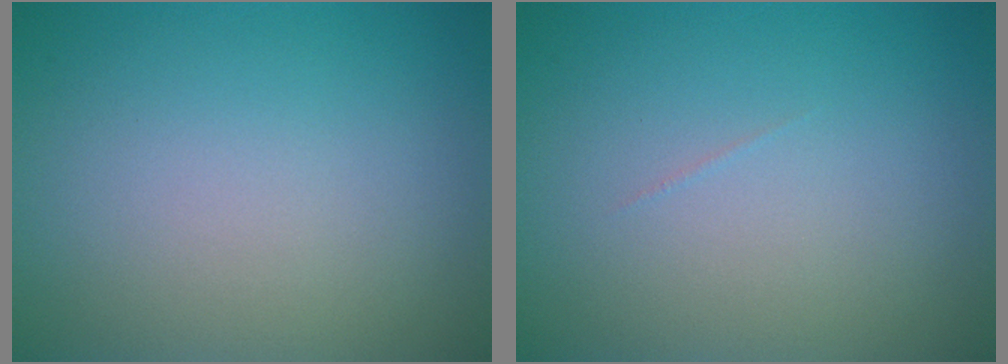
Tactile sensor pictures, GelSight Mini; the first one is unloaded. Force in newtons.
{"total": 0.0}